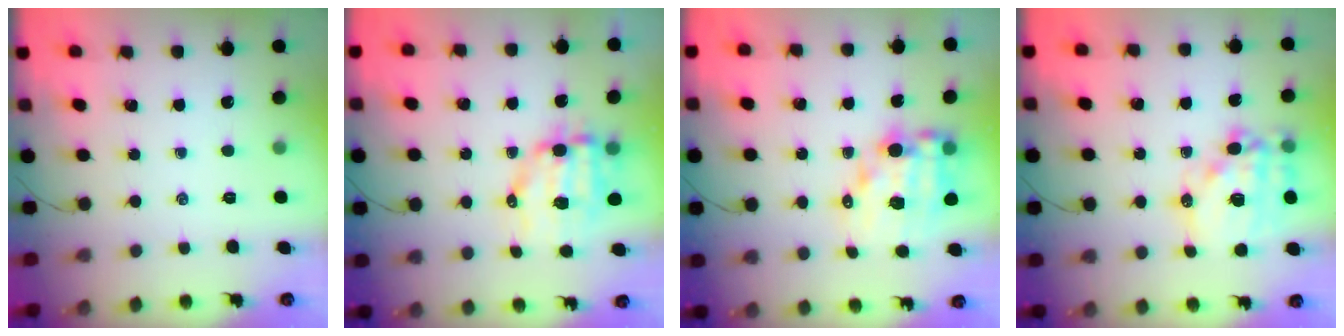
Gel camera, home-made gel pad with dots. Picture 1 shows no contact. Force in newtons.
{"total": 9.7, "press": 9.4, "slide": 2.1}
{"total": 11.7, "press": 11.3, "slide": 2.9}
{"total": 15.9, "press": 15.5, "slide": 3.5}